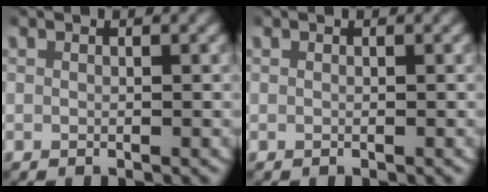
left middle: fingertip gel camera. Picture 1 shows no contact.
{"total": 0.0}